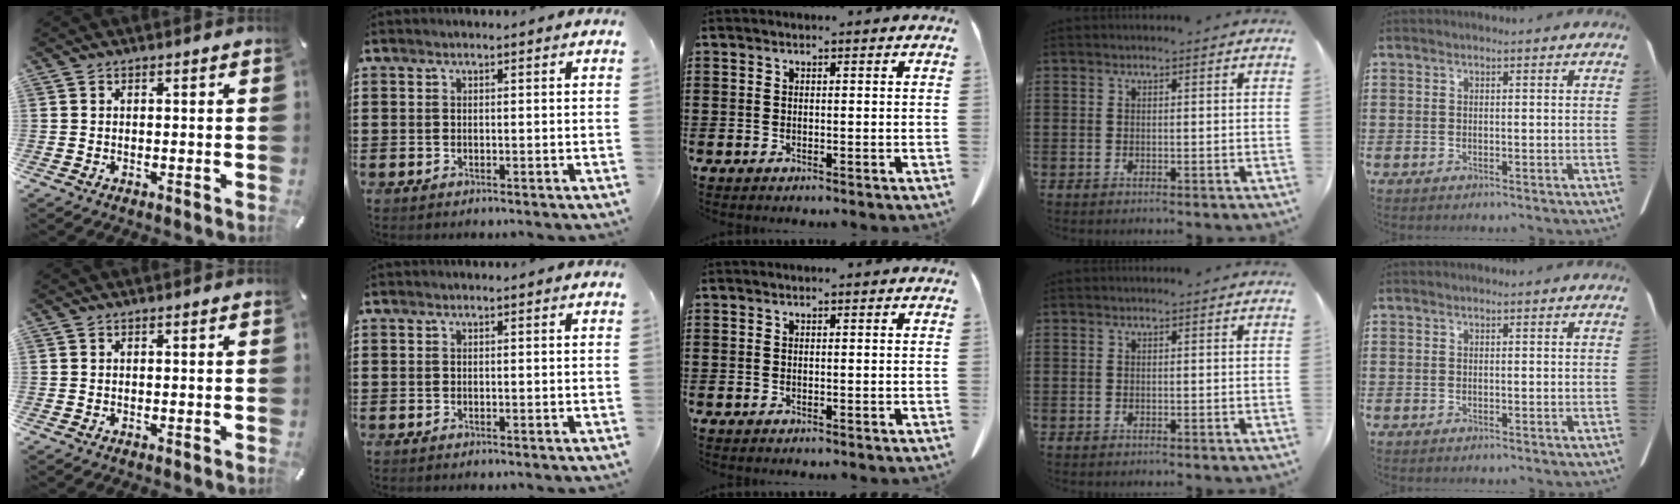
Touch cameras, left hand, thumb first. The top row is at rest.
{}